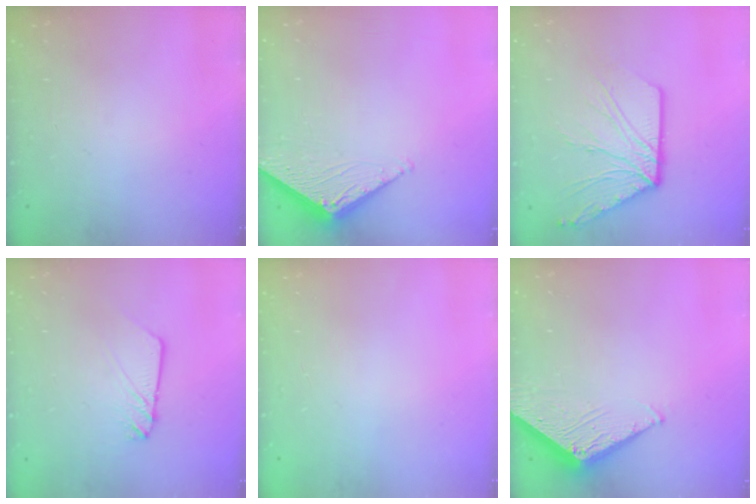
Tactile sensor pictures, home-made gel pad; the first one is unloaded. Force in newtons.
{"total": 2.8, "press": 2.8, "slide": 0.3}
{"total": 12.4, "press": 12.4, "slide": 0.5}
{"total": 3.0, "press": 3.0, "slide": 0.2}
{"total": 0.0}
{"total": 6.5, "press": 6.5, "slide": 0.4}